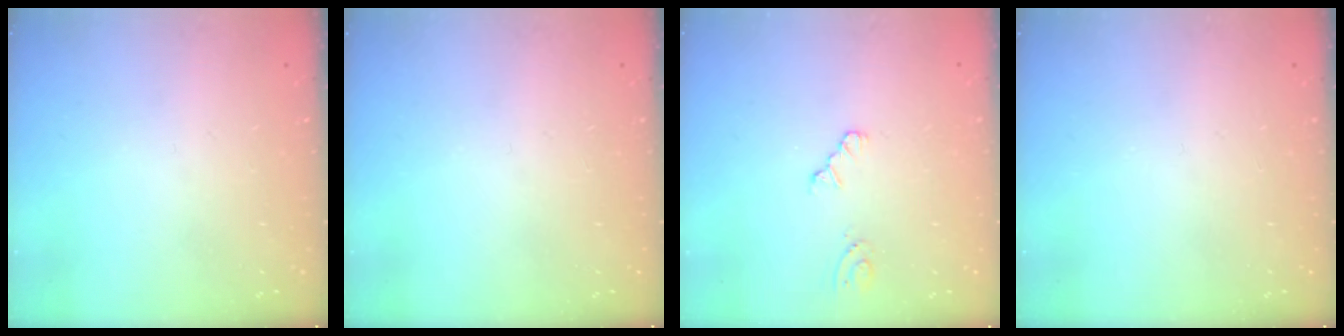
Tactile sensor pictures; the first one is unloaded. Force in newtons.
{"total": 0.0}
{"total": 2.2, "press": 2.2, "slide": 0.3}
{"total": 0.0}